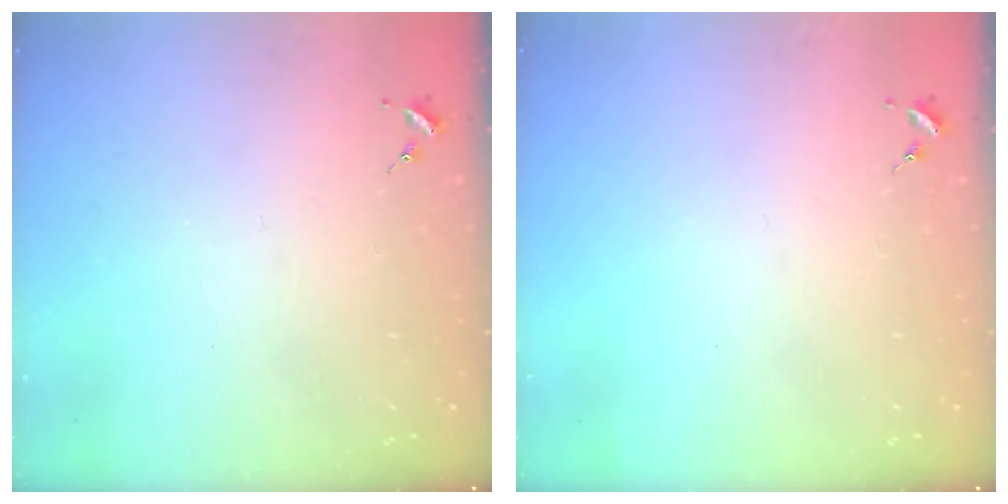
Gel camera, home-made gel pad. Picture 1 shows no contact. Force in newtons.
{"total": 0.0}